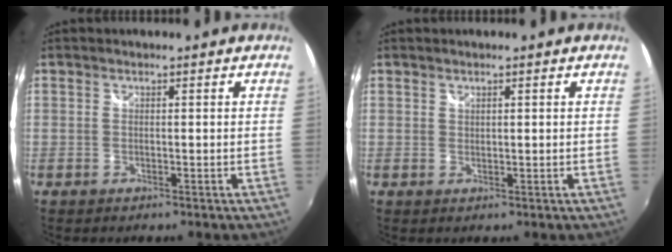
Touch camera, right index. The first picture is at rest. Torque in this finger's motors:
{"motor_torque": [-0.04, 0.20, -0.01, 0.00]}